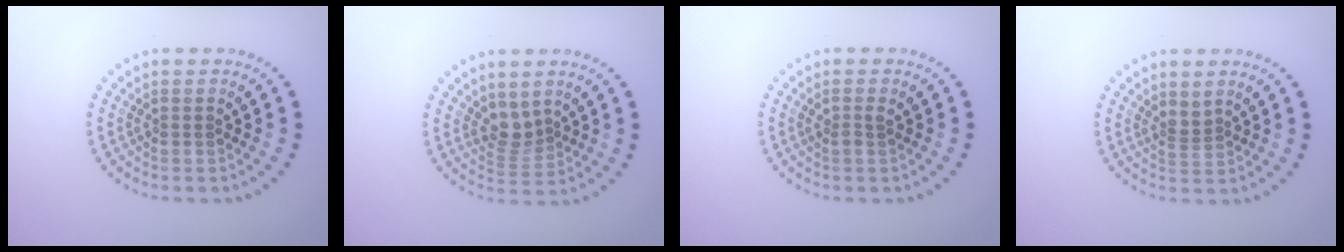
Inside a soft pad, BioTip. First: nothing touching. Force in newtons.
{"total": 2.2, "press": 1.6, "slide": 1.5}
{"total": 0.6, "press": 0.6, "slide": 0.1}
{"total": 1.2, "press": 0.7, "slide": 1.0}